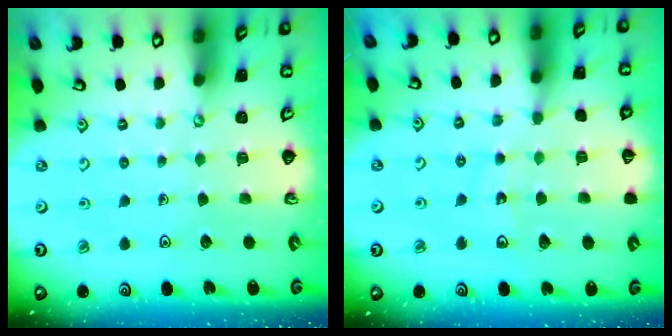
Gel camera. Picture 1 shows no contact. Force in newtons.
{"total": 11.5, "press": 11.0, "slide": 3.3}